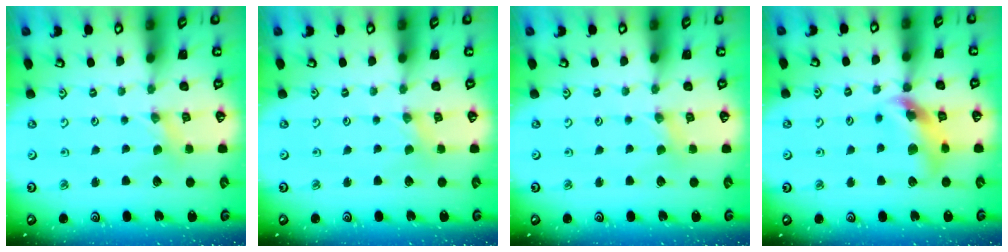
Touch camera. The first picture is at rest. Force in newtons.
{"total": 0.0}
{"total": 1.1, "press": 1.1, "slide": 0.2}
{"total": 12.9, "press": 12.7, "slide": 1.8}